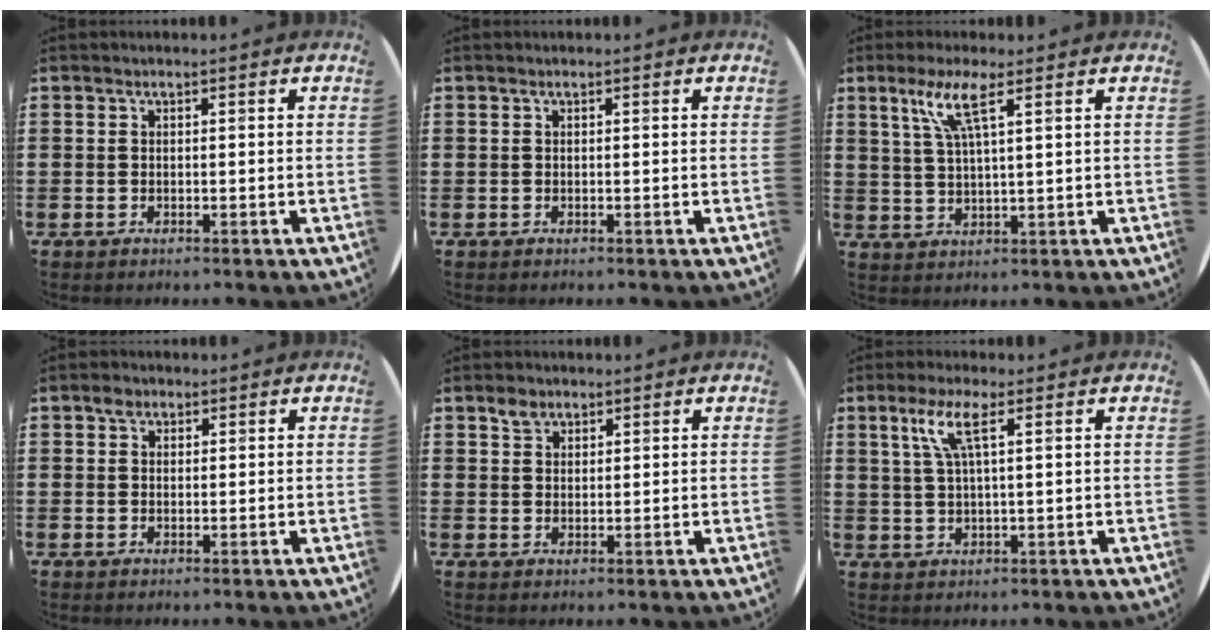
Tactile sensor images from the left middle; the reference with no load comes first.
{"total": 0.0}
{"total": 5.5, "force": [3.1, 0.7, 4.6], "torque": [-0.098, 0.008, 0.050]}
{"total": 1.6, "force": [1.1, 1.1, 0.5], "torque": [-0.002, 0.004, 0.019]}
{"total": 2.1, "force": [1.6, 1.2, 0.5], "torque": [-0.004, 0.002, 0.029]}
{"total": 4.7, "force": [2.2, 0.7, 4.1], "torque": [-0.088, 0.008, 0.035]}